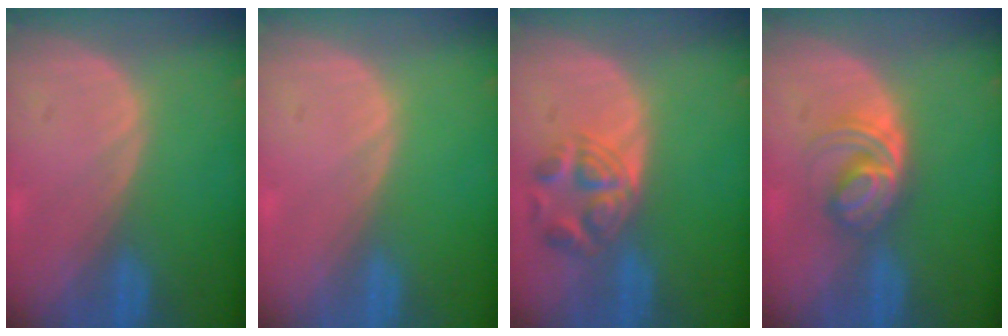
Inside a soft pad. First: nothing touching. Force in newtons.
{"total": 0.0}
{"total": 5.4, "press": 5.2, "slide": 1.5}
{"total": 6.0, "press": 5.2, "slide": 3.1}